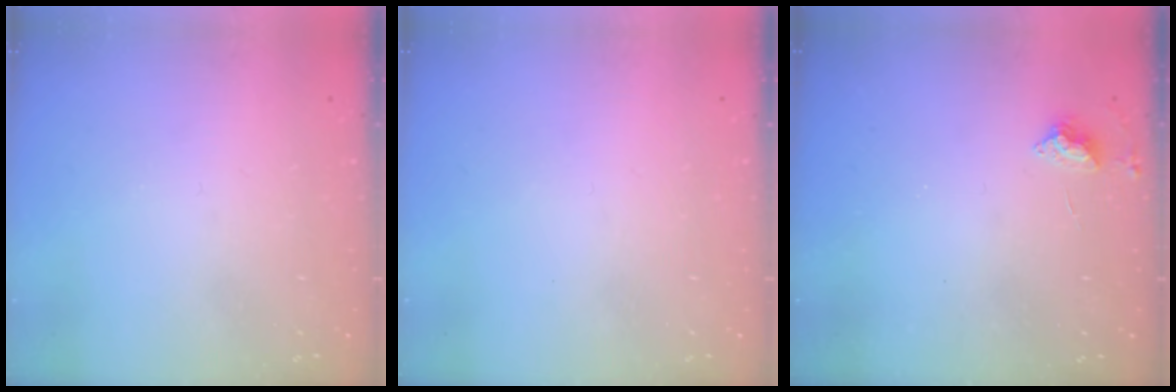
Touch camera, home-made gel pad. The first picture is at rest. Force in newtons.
{"total": 0.0}
{"total": 3.9, "press": 3.8, "slide": 0.6}